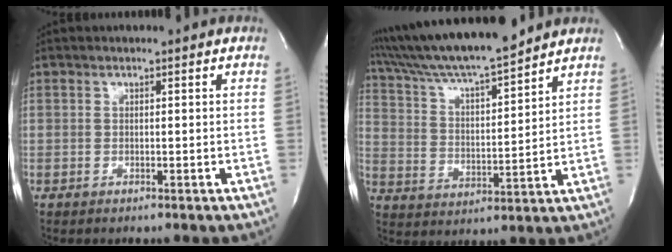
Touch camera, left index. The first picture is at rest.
{"total": 16.2, "force": [14.4, 0.6, 7.5], "torque": [-0.143, 0.007, 0.250]}